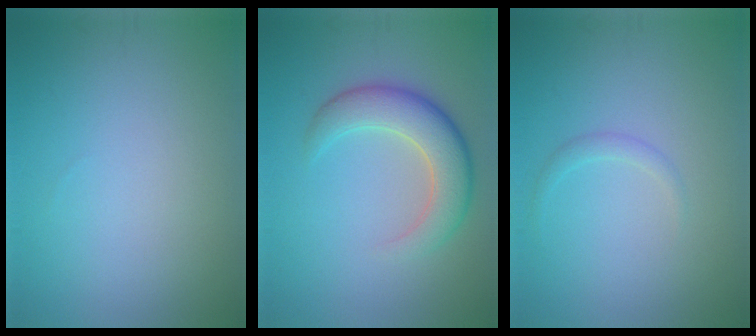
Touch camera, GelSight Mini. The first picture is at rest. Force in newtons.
{"total": 5.4, "press": 5.4, "slide": 0.5}
{"total": 1.0, "press": 1.0, "slide": 0.1}